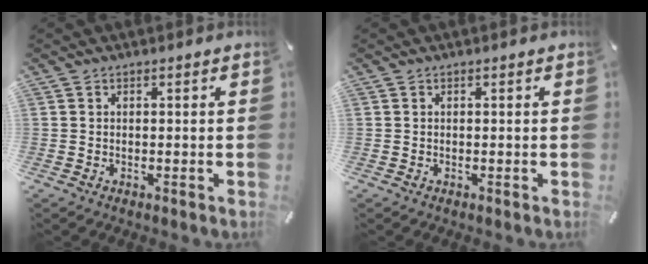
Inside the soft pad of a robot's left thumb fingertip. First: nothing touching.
{"total": 0.0}